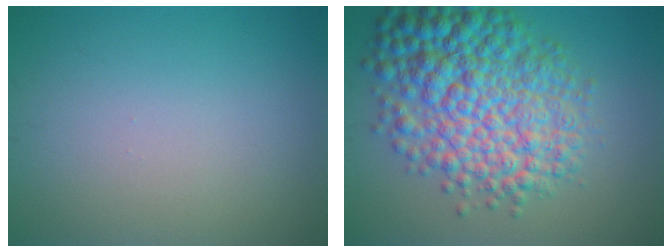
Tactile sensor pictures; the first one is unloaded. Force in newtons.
{"total": 10.1, "press": 10.1, "slide": 0.1}